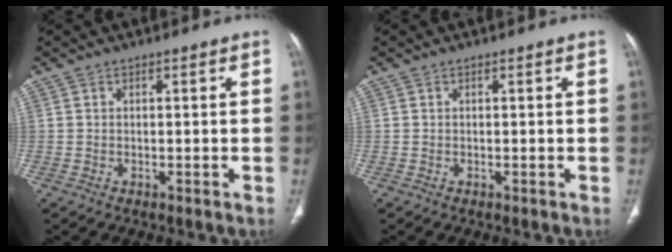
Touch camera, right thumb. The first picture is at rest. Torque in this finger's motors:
{"motor_torque": [0.00, 0.00, 0.00, 0.00, 0.00]}